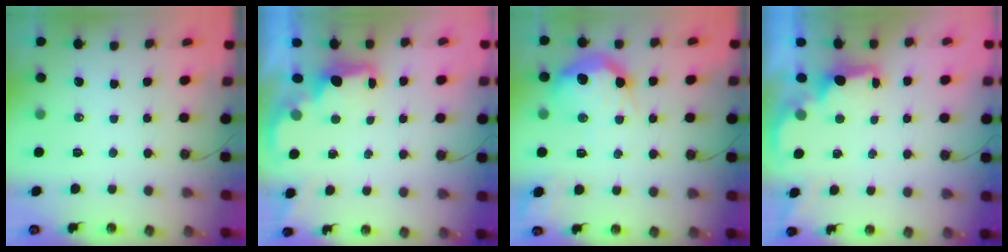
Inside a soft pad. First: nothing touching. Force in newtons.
{"total": 2.2, "press": 2.1, "slide": 0.8}
{"total": 20.4, "press": 20.3, "slide": 1.9}
{"total": 2.0, "press": 1.8, "slide": 0.8}